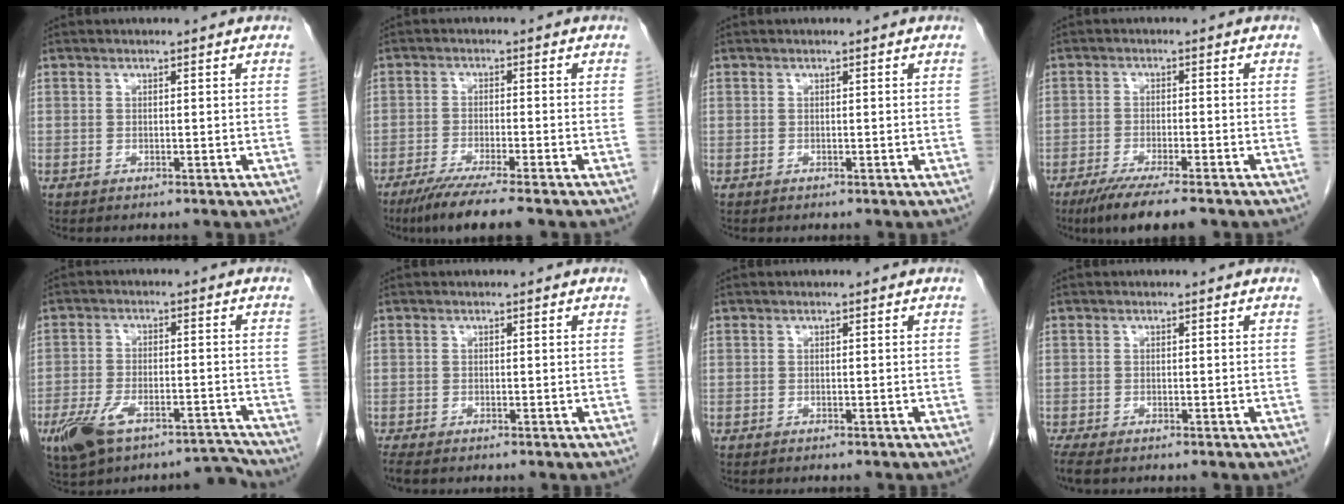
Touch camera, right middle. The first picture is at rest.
{"total": 7.3, "force": [-5.6, -0.4, 4.7], "torque": [-0.075, -0.020, -0.093]}
{"total": 0.0}
{"total": 7.6, "force": [-5.8, 0.3, 4.9], "torque": [-0.079, -0.019, -0.094]}
{"total": 9.4, "force": [-7.6, 2.9, 4.8], "torque": [-0.083, 0.022, -0.127]}
{"total": 1.8, "force": [-1.5, 0.5, 0.9], "torque": [-0.019, -0.007, -0.024]}
{"total": 1.4, "force": [-1.2, 0.3, 0.6], "torque": [-0.011, -0.002, -0.013]}
{"total": 3.1, "force": [-2.4, 1.0, 1.7], "torque": [-0.036, -0.011, -0.038]}